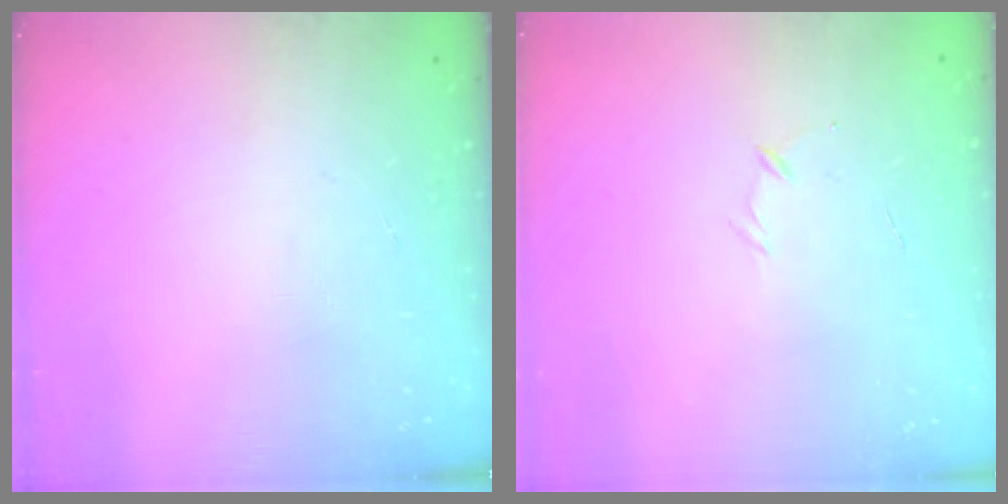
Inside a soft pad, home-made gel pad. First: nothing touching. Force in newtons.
{"total": 4.4, "press": 4.3, "slide": 1.1}